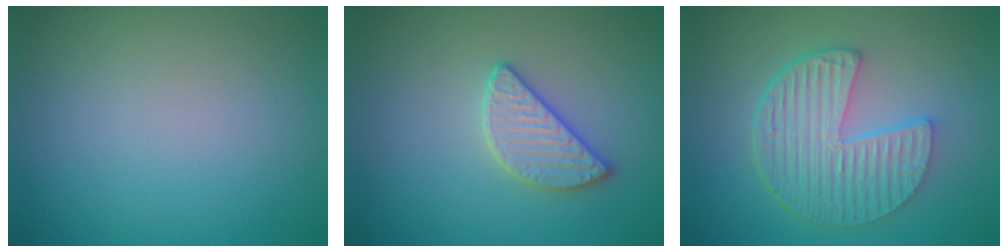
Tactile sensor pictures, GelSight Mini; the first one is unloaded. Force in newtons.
{"total": 2.8, "press": 2.8, "slide": 0.2}
{"total": 6.7, "press": 4.8, "slide": 4.6}